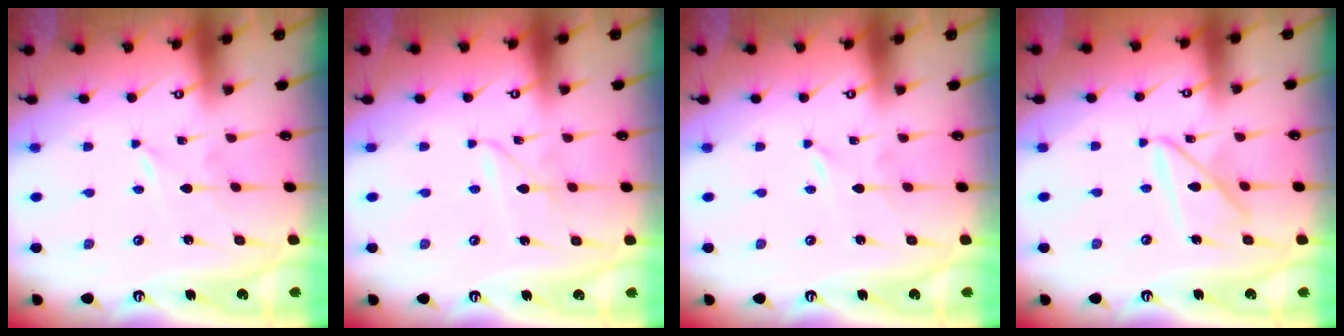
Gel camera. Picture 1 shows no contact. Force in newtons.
{"total": 2.1, "press": 2.1, "slide": 0.2}
{"total": 0.0}
{"total": 10.4, "press": 10.4, "slide": 1.0}